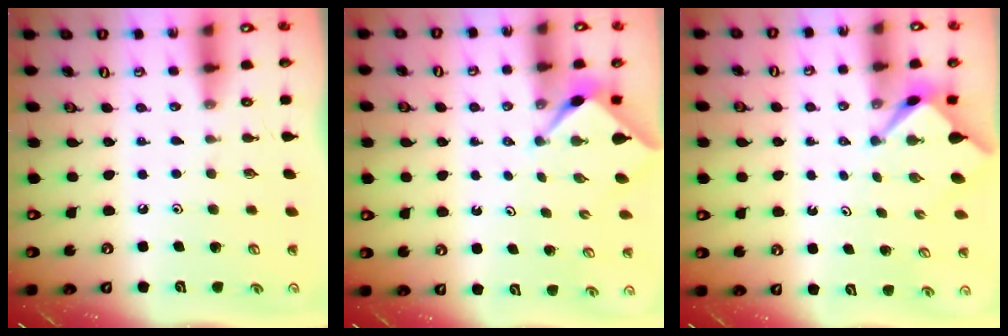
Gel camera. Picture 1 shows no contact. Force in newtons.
{"total": 2.8, "press": 2.8, "slide": 0.4}
{"total": 2.7, "press": 2.7, "slide": 0.3}